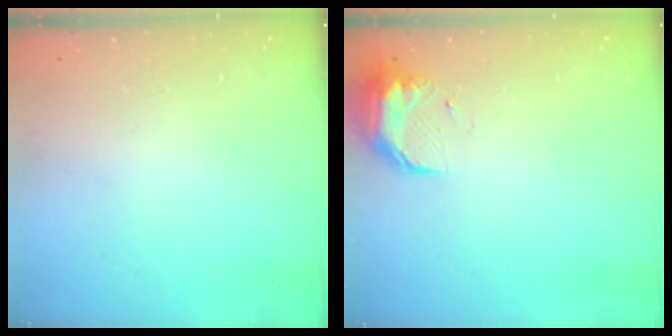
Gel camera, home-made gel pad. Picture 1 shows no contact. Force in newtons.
{"total": 9.1, "press": 9.0, "slide": 1.5}